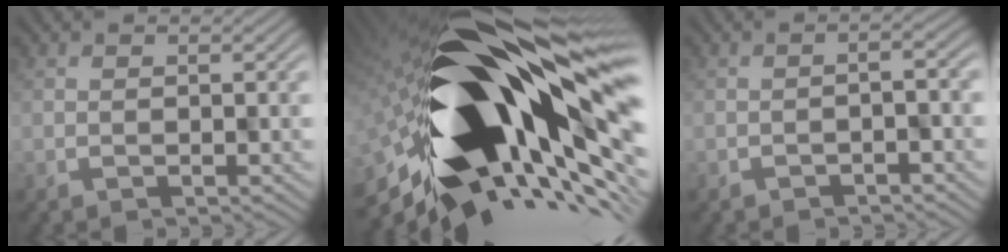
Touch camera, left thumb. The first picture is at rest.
{"total": 21.0, "force": [-1.6, 8.9, 18.9], "torque": [-0.351, -0.043, -0.022]}
{"total": 2.0, "force": [-1.5, 0.4, 1.3], "torque": [-0.021, 0.003, -0.021]}